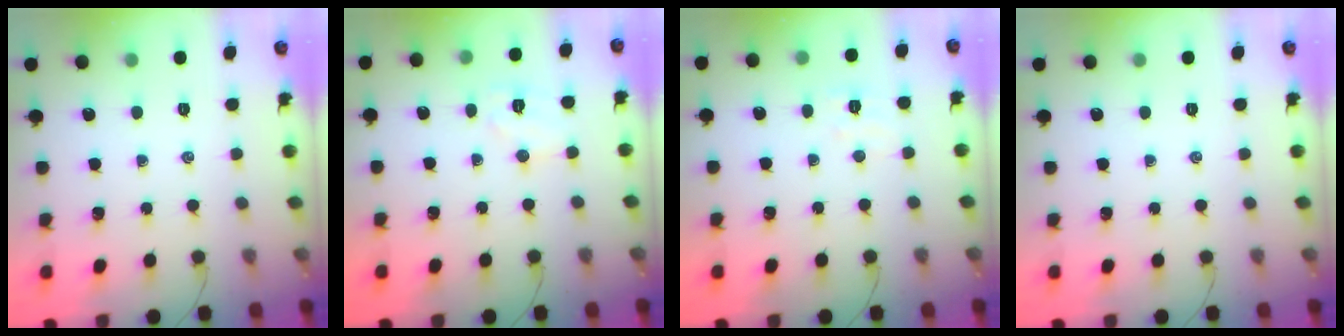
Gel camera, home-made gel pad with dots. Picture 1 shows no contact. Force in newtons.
{"total": 5.6, "press": 5.5, "slide": 0.8}
{"total": 3.9, "press": 3.8, "slide": 1.0}
{"total": 0.0}